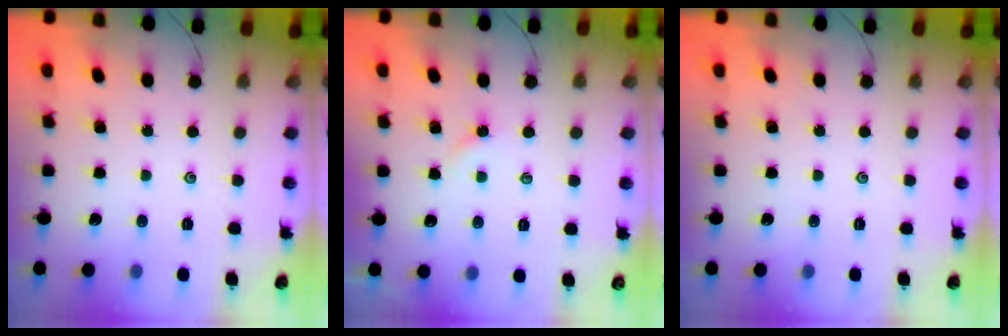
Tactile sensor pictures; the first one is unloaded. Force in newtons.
{"total": 2.3, "press": 2.3, "slide": 0.5}
{"total": 0.0}